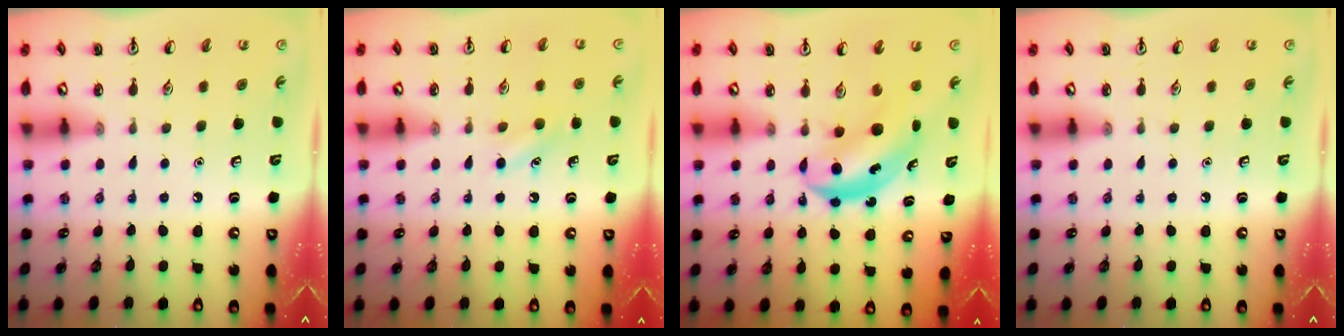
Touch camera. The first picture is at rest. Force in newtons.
{"total": 7.1, "press": 6.8, "slide": 2.1}
{"total": 5.2, "press": 5.1, "slide": 1.3}
{"total": 0.0}